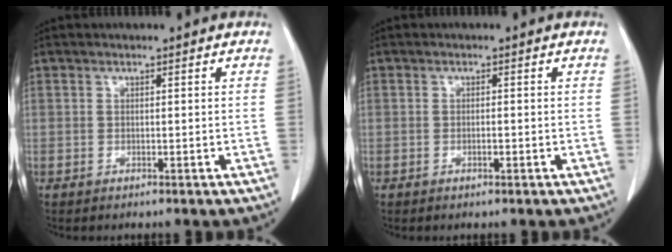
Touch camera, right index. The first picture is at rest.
{"total": 0.9, "force": [-0.4, 0.2, 0.8], "torque": [-0.018, -0.001, -0.006]}